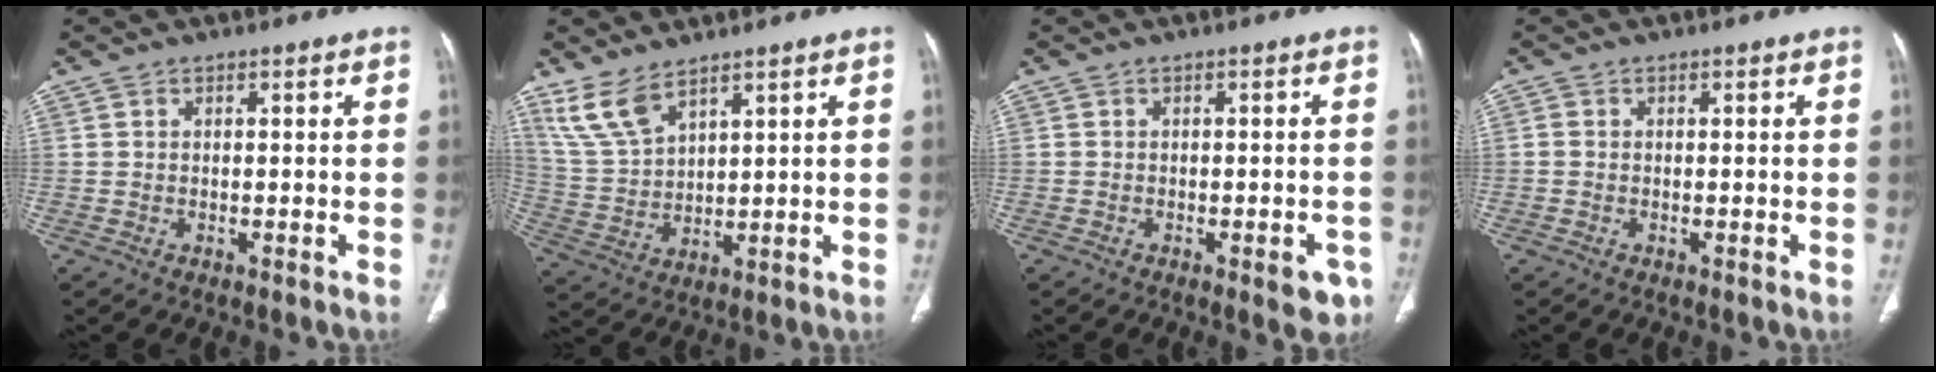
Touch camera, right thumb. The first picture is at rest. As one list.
[{"total": 8.1, "force": [6.0, 3.3, 4.4], "torque": [-0.086, -0.026, 0.137]}, {"total": 4.4, "force": [-2.3, 1.7, 3.4], "torque": [-0.020, 0.005, -0.023]}, {"total": 0.5, "force": [-0.2, 0.4, 0.3], "torque": [-0.006, 0.000, -0.006]}]